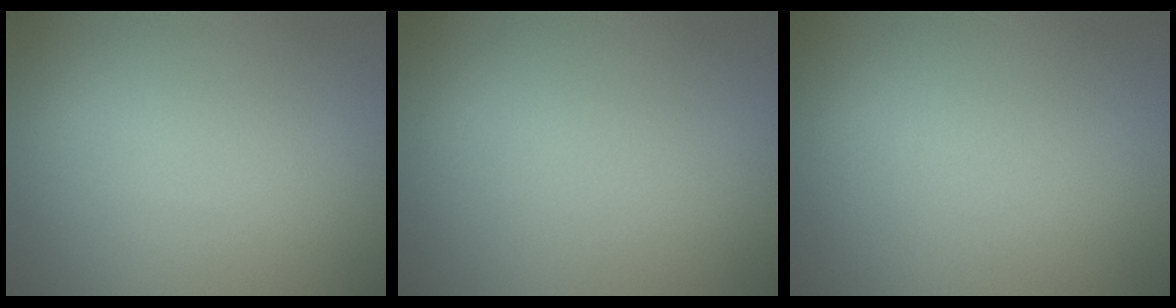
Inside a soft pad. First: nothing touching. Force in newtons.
{"total": 0.0}
{"total": 0.0}